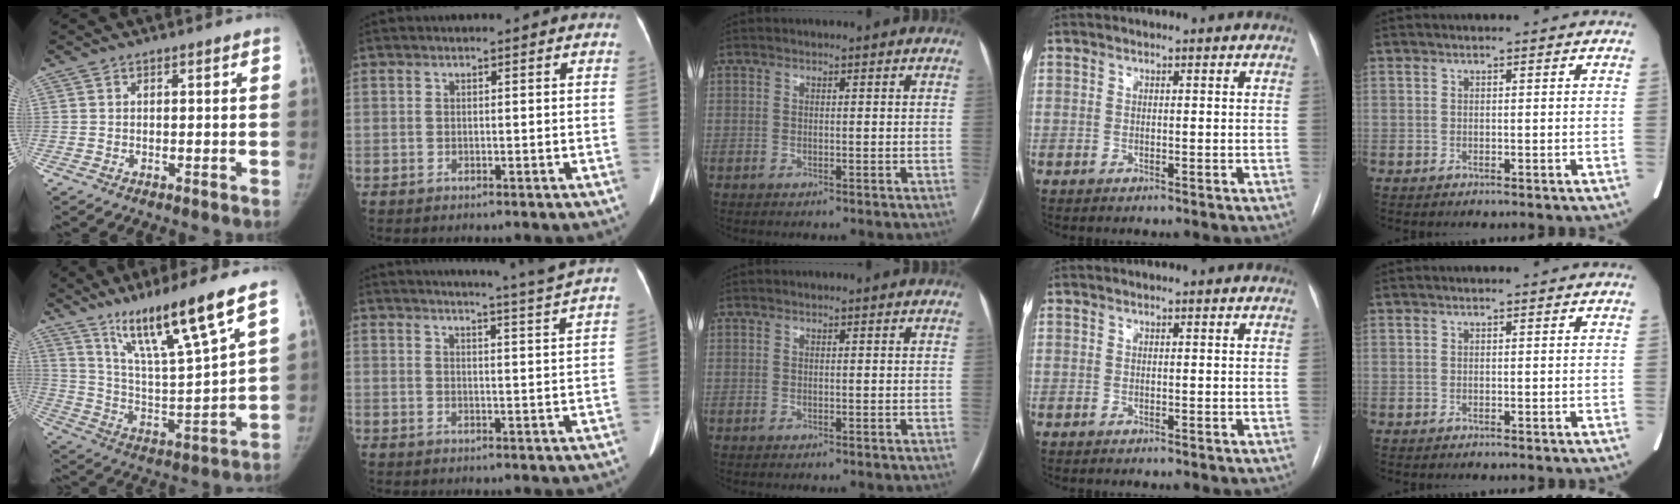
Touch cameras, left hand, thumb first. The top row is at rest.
{"thumb": {"total": 17.7, "force": [11.7, 0.8, 13.3], "torque": [-0.218, -0.066, 0.214]}, "index": {"total": 9.1, "force": [8.2, -3.1, 2.4], "torque": [-0.039, -0.047, 0.101]}}